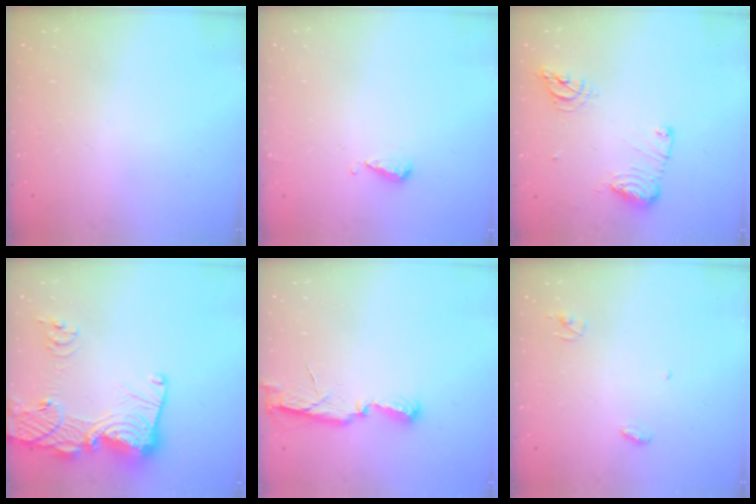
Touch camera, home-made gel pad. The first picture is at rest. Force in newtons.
{"total": 4.7, "press": 4.7, "slide": 0.6}
{"total": 11.6, "press": 11.6, "slide": 1.1}
{"total": 19.9, "press": 19.7, "slide": 2.1}
{"total": 6.6, "press": 6.6, "slide": 0.4}
{"total": 3.4, "press": 3.4, "slide": 0.3}